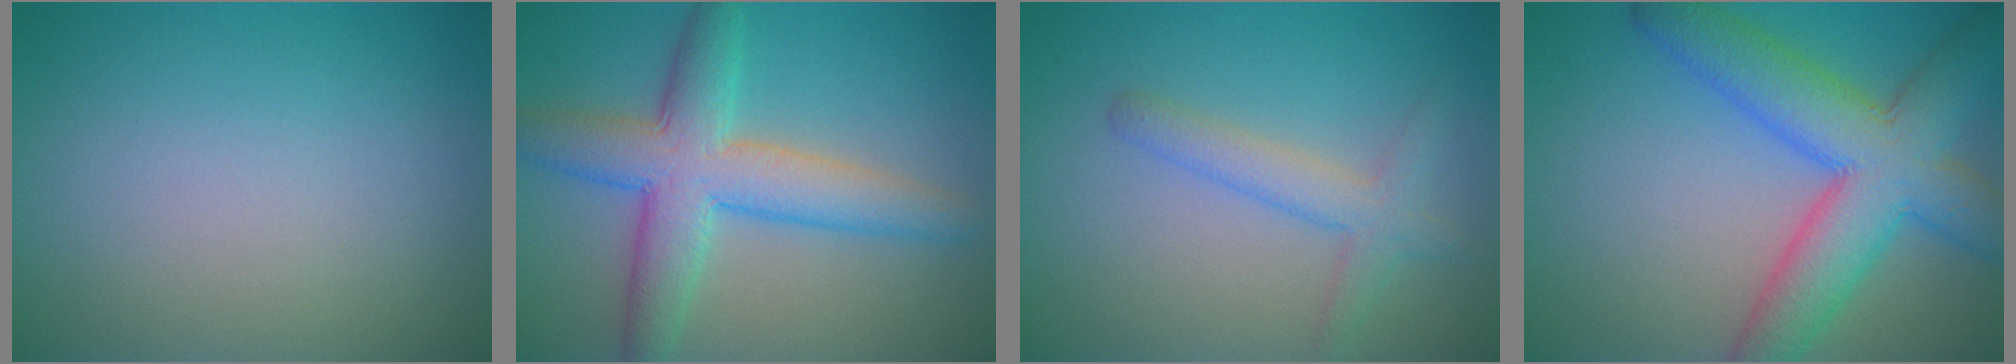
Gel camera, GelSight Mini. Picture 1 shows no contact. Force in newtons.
{"total": 7.1, "press": 7.1, "slide": 0.2}
{"total": 2.9, "press": 2.8, "slide": 0.2}
{"total": 9.2, "press": 9.2, "slide": 0.3}